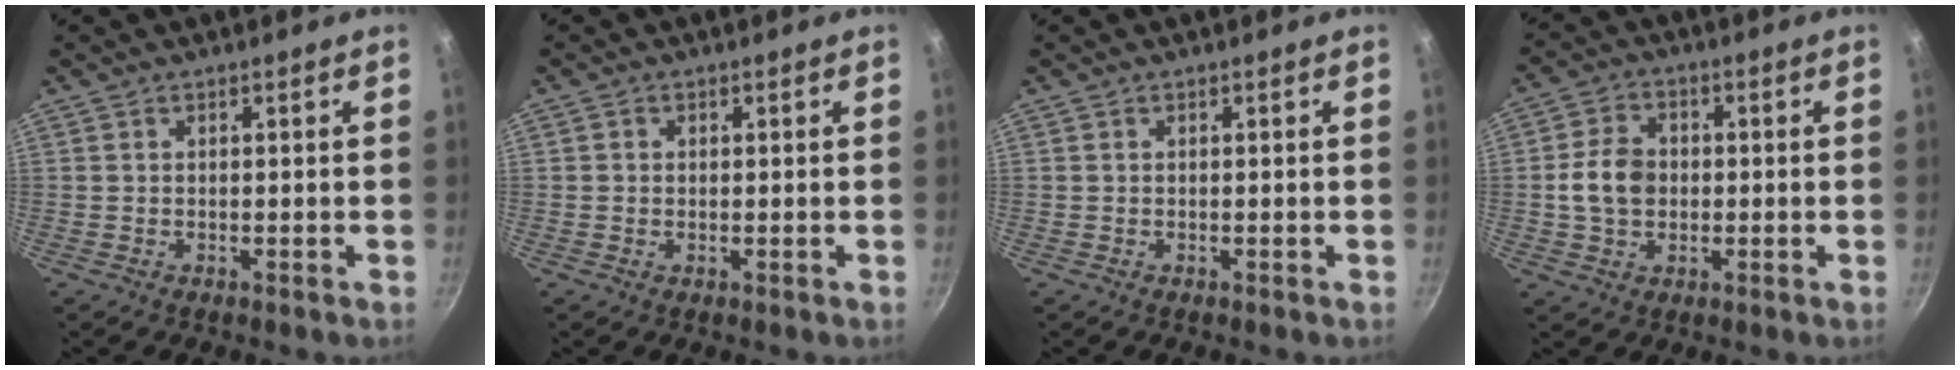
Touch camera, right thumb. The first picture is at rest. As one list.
[{"total": 0.9, "force": [0.1, 0.8, 0.3], "torque": [-0.003, 0.000, 0.000]}, {"total": 0.0}, {"total": 7.7, "force": [-0.3, 6.0, 4.8], "torque": [-0.071, 0.014, -0.012]}]